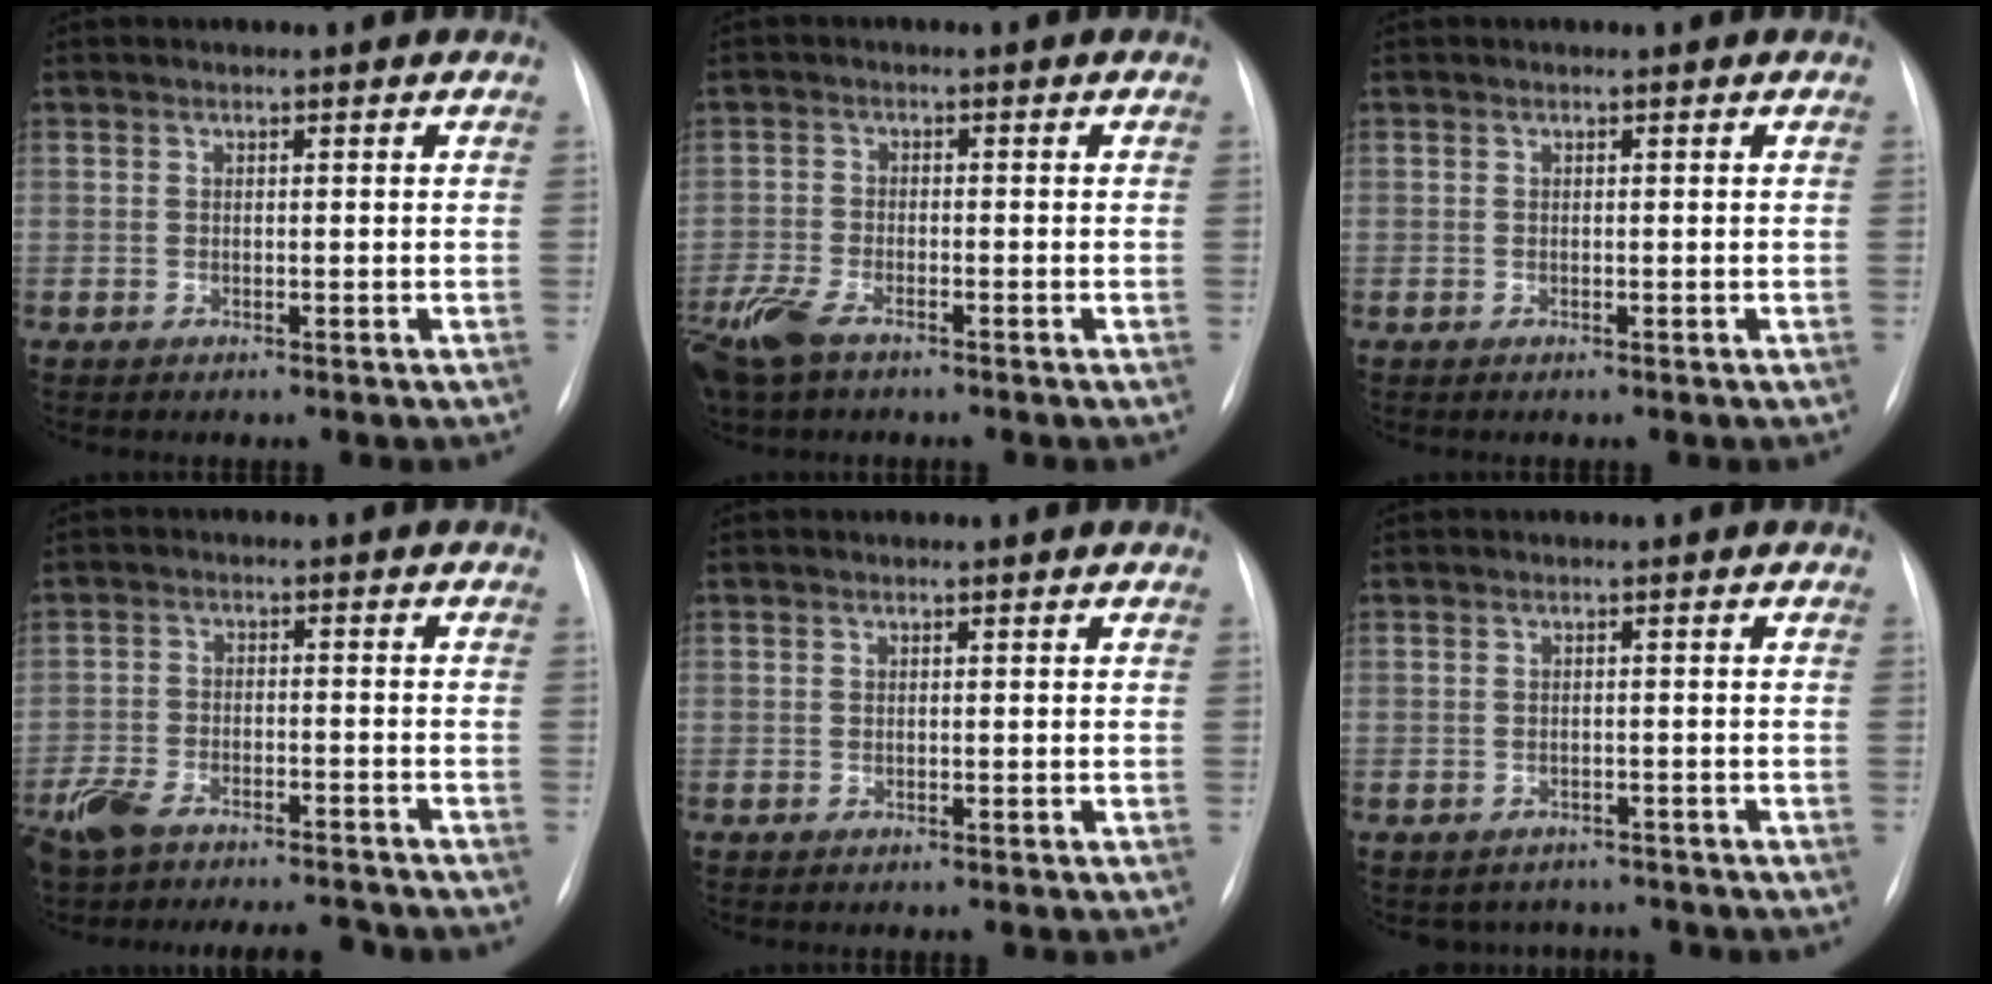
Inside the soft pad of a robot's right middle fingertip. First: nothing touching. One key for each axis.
{"total": 7.0, "fx": -4.9, "fy": 2.5, "fz": 4.3, "tx": -0.097, "ty": -0.014, "tz": -0.094}
{"total": 0.0}
{"total": 12.1, "fx": -10.5, "fy": 3.1, "fz": 5.1, "tx": -0.094, "ty": 0.008, "tz": -0.163}
{"total": 0.0}
{"total": 3.8, "fx": -3.3, "fy": 1.9, "fz": -0.3, "tx": 0.005, "ty": 0.010, "tz": -0.042}